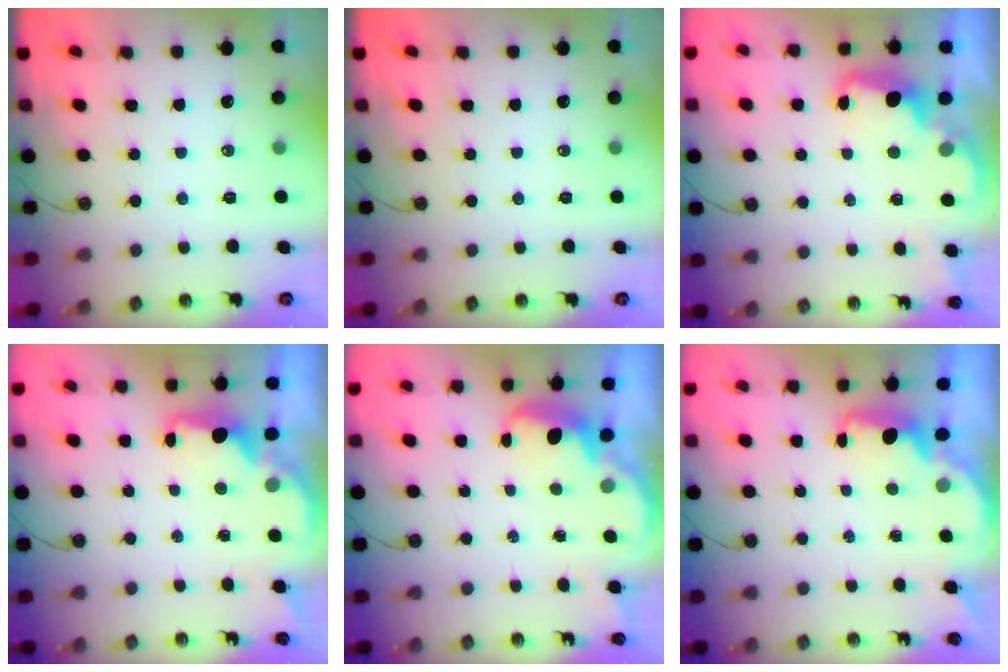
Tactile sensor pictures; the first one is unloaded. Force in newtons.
{"total": 0.0}
{"total": 2.8, "press": 2.7, "slide": 0.7}
{"total": 2.3, "press": 2.2, "slide": 0.8}
{"total": 2.7, "press": 2.6, "slide": 0.6}
{"total": 1.7, "press": 1.5, "slide": 0.7}